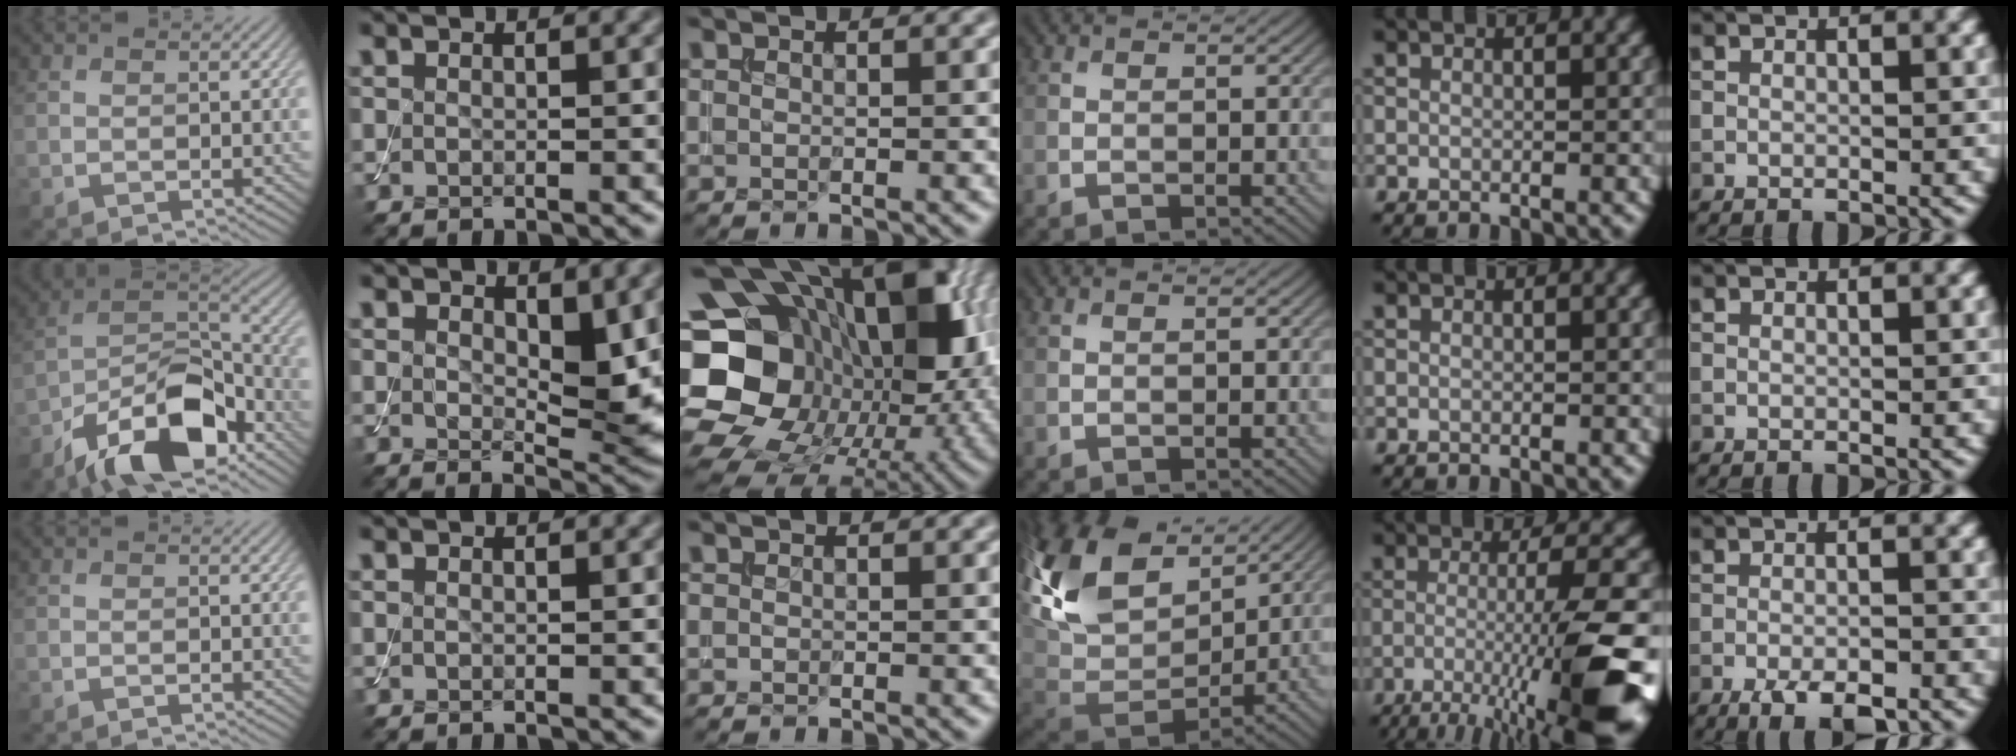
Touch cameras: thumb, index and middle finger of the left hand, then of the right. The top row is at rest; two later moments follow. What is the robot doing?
{"motion": "assemble", "object": "toy tower of hanoi"}